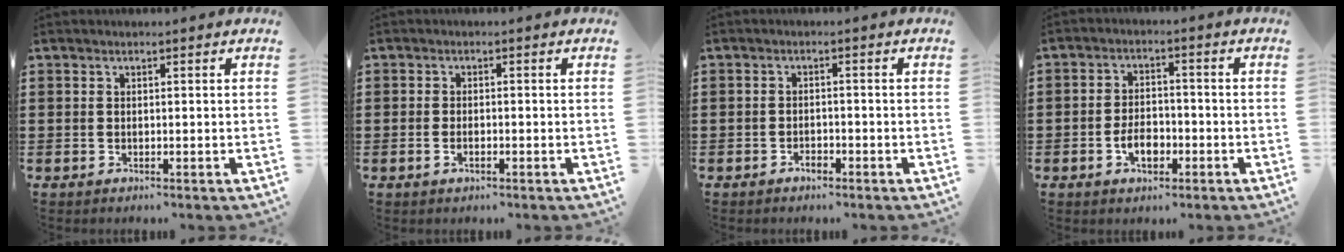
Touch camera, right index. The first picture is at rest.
{"total": 1.1, "force": [-0.5, 0.4, 0.9], "torque": [-0.019, -0.004, -0.008]}
{"total": 1.4, "force": [-1.2, 0.5, 0.4], "torque": [-0.012, -0.004, -0.024]}
{"total": 4.4, "force": [-1.7, 2.7, 3.1], "torque": [-0.049, 0.002, -0.031]}